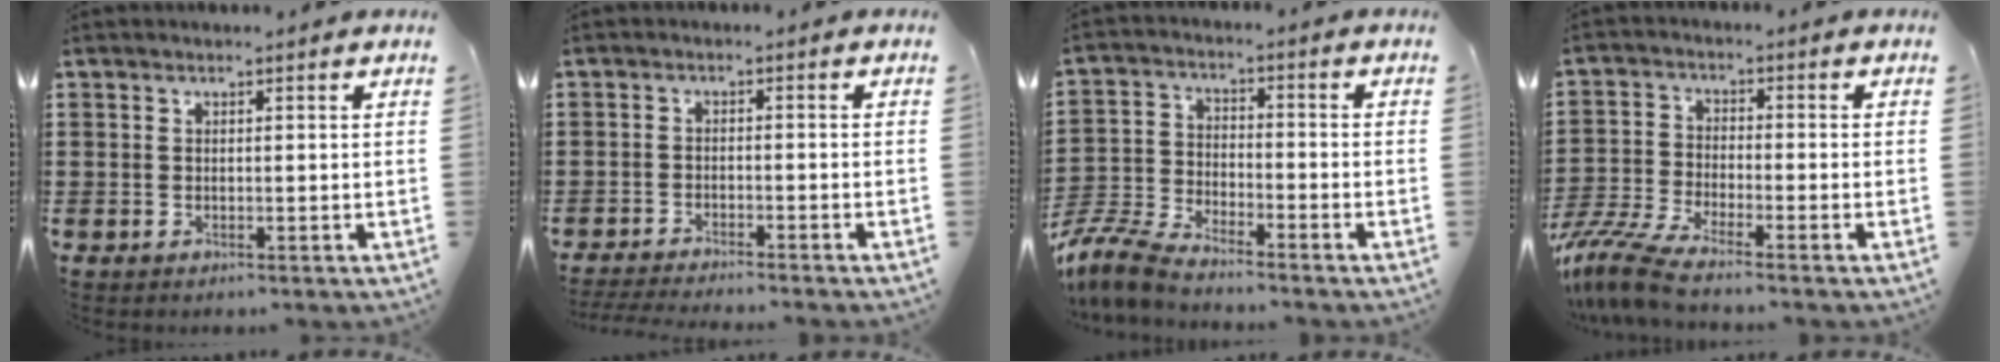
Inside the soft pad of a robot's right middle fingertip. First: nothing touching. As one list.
[{"total": 2.8, "force": [-2.7, -0.4, 0.5], "torque": [-0.015, -0.005, -0.058]}, {"total": 7.4, "force": [-7.0, 0.8, 2.3], "torque": [-0.067, 0.004, -0.144]}, {"total": 7.1, "force": [-6.1, 0.6, 3.6], "torque": [-0.100, -0.015, -0.125]}]